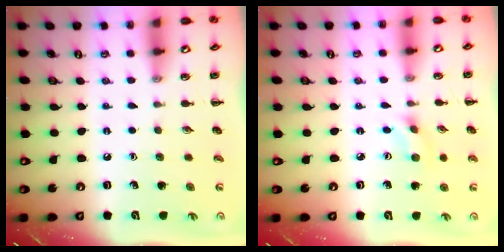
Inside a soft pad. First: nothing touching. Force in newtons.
{"total": 2.8, "press": 2.6, "slide": 1.0}